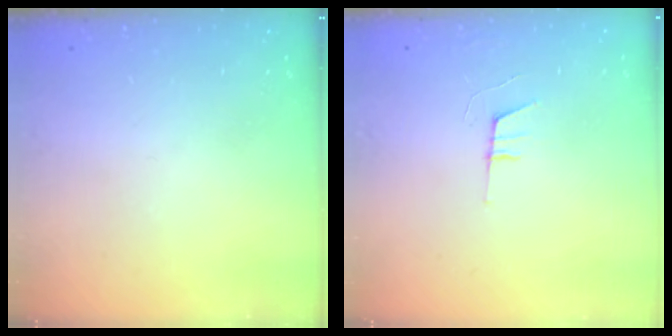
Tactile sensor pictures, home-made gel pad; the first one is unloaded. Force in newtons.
{"total": 6.1, "press": 5.2, "slide": 3.1}